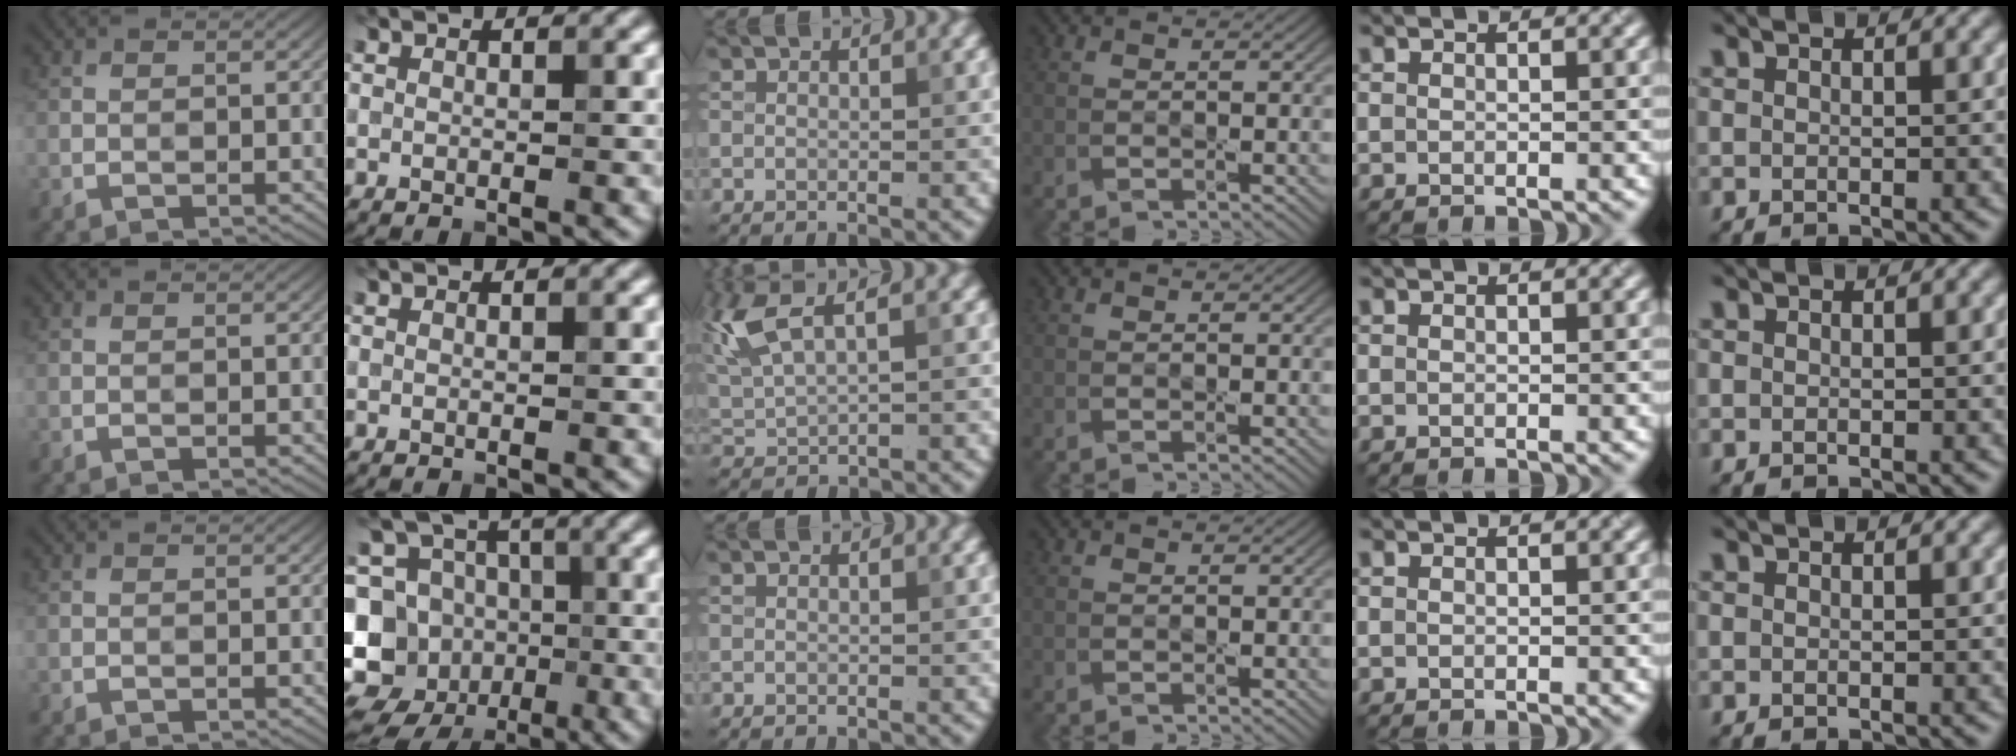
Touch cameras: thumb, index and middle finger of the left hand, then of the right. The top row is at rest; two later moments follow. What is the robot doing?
{"motion": "press", "object": "joystick"}